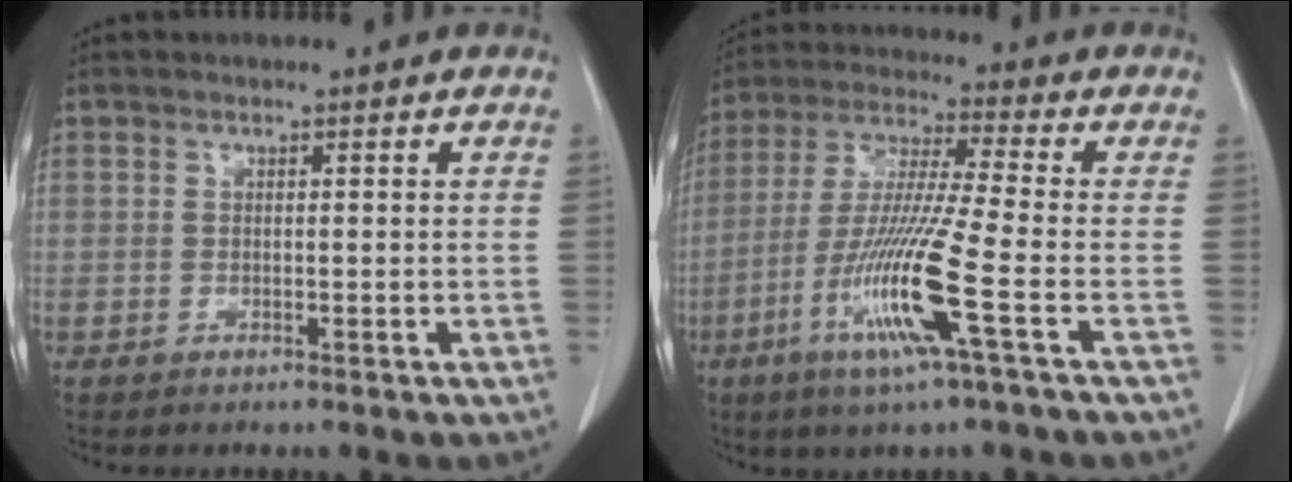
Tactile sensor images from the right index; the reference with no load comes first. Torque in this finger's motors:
{"motor_torque": [2.14, 0.00, 1.05, 0.21]}